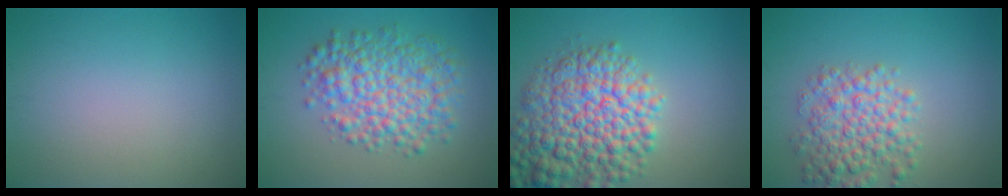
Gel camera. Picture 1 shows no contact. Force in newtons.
{"total": 6.7, "press": 6.7, "slide": 0.1}
{"total": 9.5, "press": 9.4, "slide": 0.4}
{"total": 5.2, "press": 5.2, "slide": 0.1}